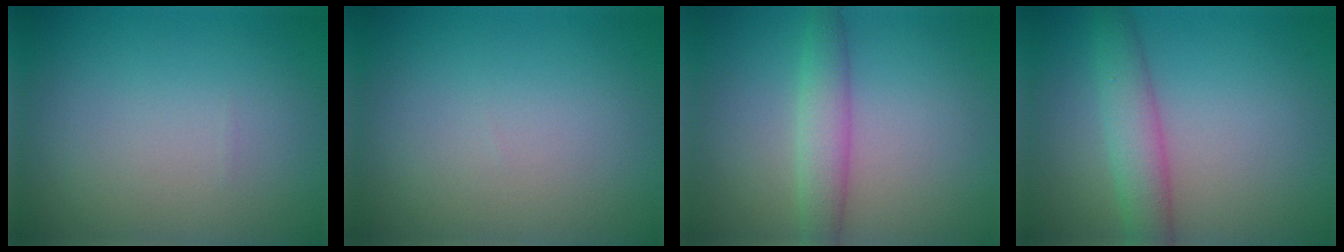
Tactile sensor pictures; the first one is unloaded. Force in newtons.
{"total": 0.0}
{"total": 3.0, "press": 3.0, "slide": 0.1}
{"total": 3.8, "press": 3.8, "slide": 0.1}